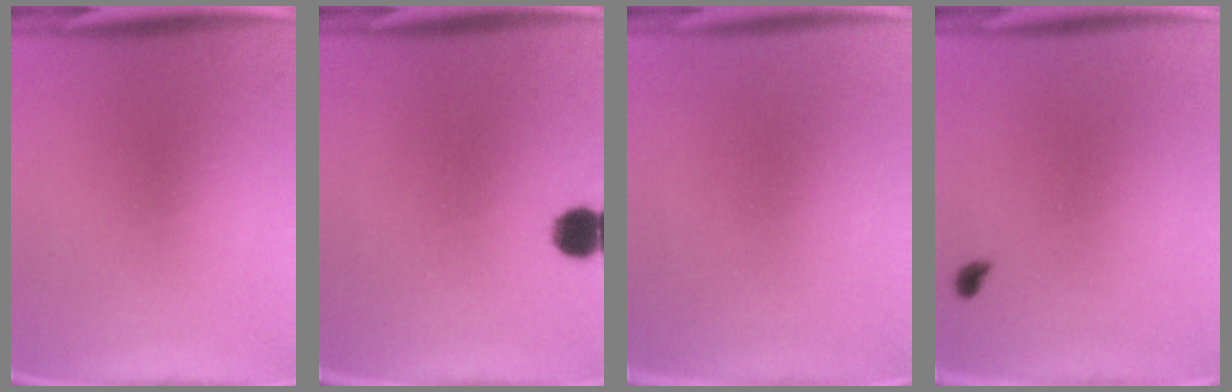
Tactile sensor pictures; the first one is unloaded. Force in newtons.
{"total": 5.0}
{"total": 1.1}
{"total": 1.4}